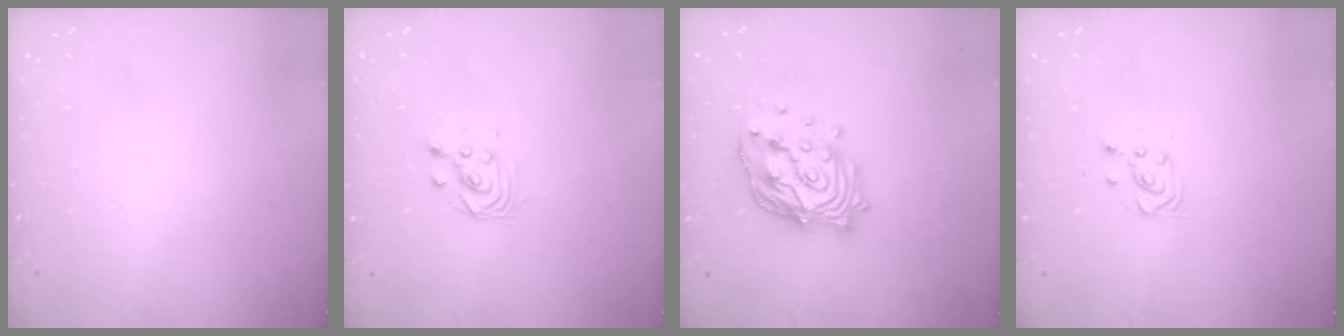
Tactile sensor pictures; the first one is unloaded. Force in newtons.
{"total": 3.0, "press": 3.0, "slide": 0.1}
{"total": 16.7, "press": 16.7, "slide": 1.5}
{"total": 2.8, "press": 2.7, "slide": 0.7}